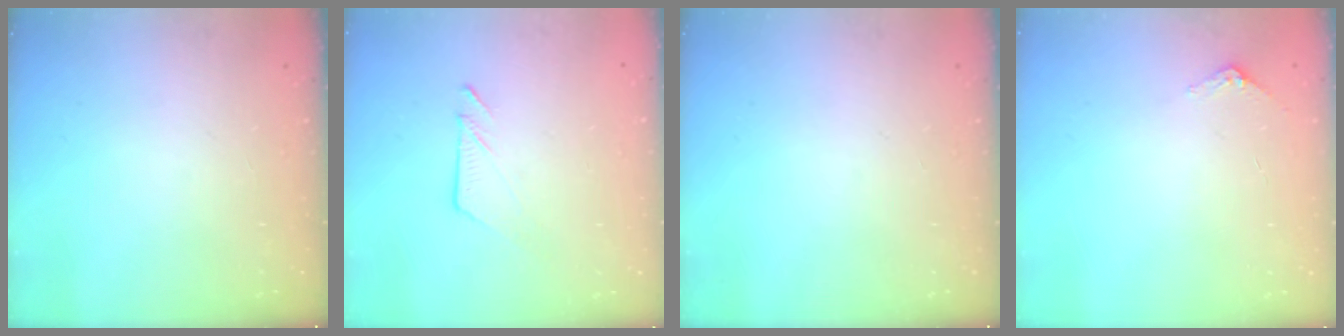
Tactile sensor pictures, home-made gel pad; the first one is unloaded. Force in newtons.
{"total": 5.9, "press": 5.8, "slide": 0.9}
{"total": 0.0}
{"total": 3.2, "press": 3.2, "slide": 0.2}